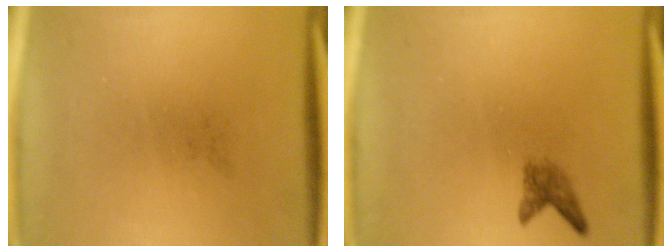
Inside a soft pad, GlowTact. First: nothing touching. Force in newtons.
{"total": 1.8}